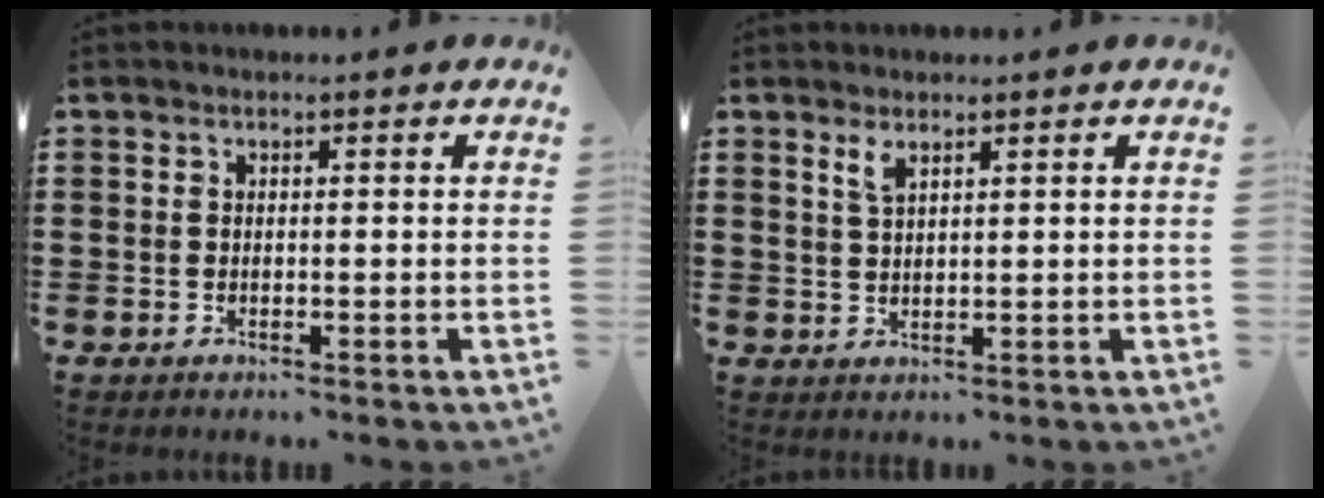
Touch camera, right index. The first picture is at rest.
{"total": 2.2, "force": [1.5, 0.6, 1.5], "torque": [-0.033, 0.002, 0.026]}